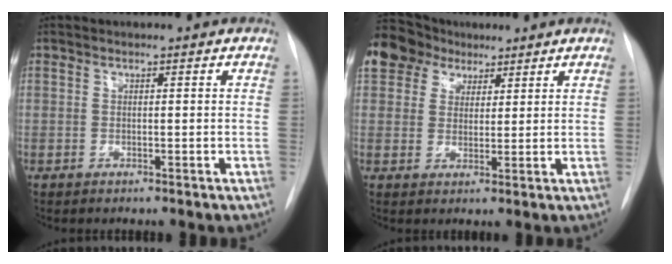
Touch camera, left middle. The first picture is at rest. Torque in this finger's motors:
{"motor_torque": [1.19, -0.95, 1.05, 0.21]}